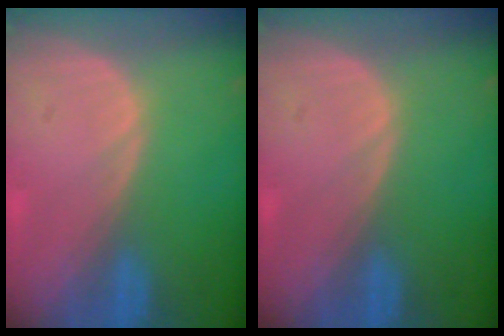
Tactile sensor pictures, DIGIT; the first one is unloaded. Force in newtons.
{"total": 0.0}